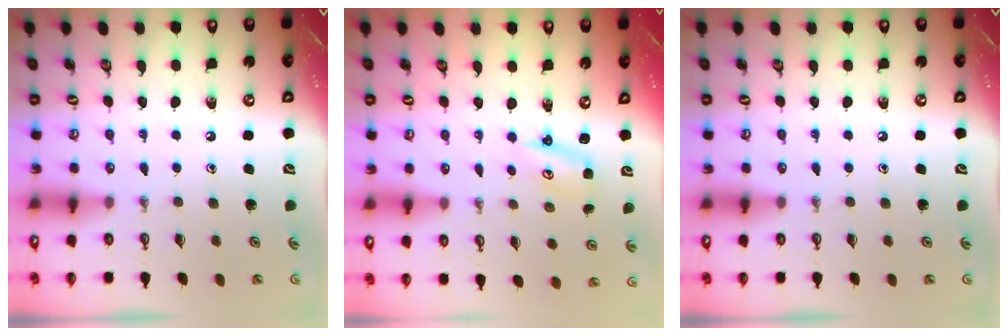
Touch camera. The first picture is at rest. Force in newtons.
{"total": 2.6, "press": 2.6, "slide": 0.2}
{"total": 0.0}